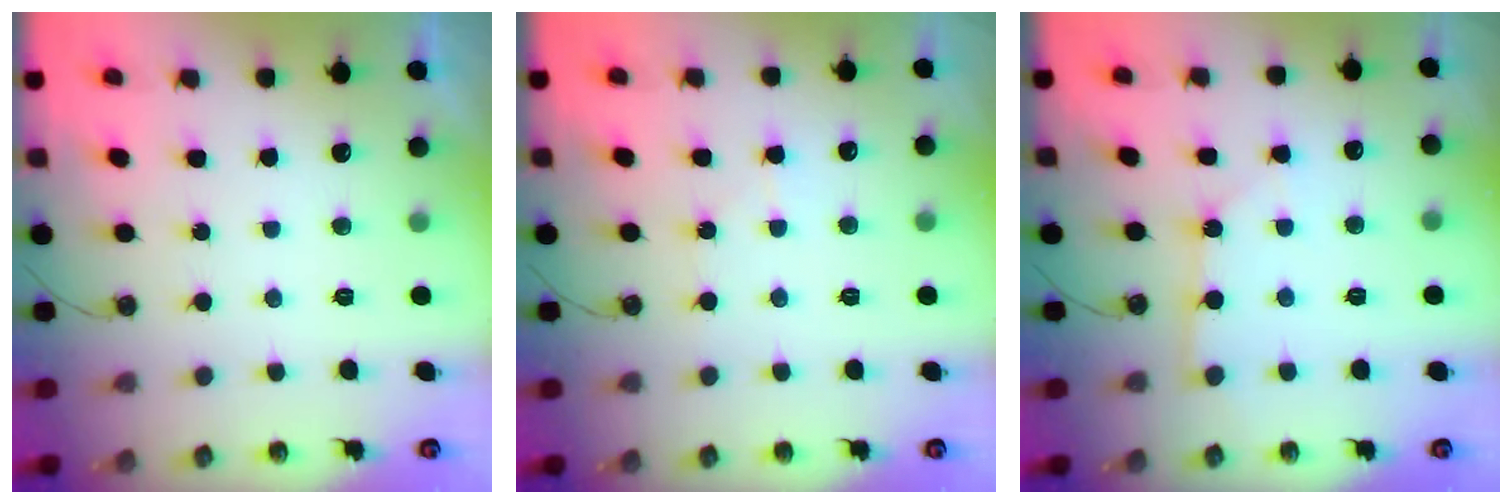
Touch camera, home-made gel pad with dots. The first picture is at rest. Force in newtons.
{"total": 5.0, "press": 4.9, "slide": 0.7}
{"total": 3.0, "press": 2.9, "slide": 0.3}